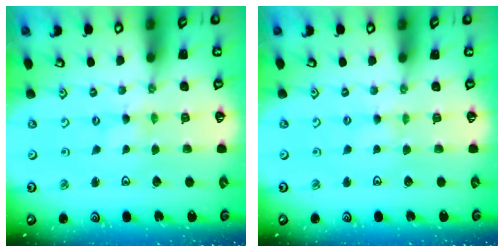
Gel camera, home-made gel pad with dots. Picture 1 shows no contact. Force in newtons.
{"total": 2.1, "press": 2.0, "slide": 0.3}